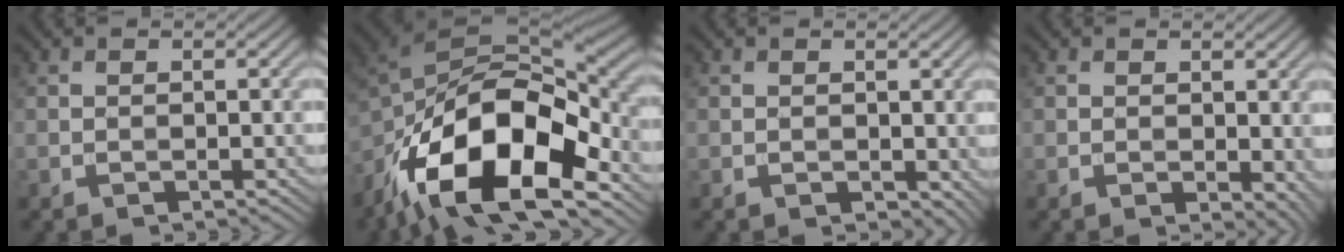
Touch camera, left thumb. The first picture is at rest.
{"total": 18.7, "force": [-9.9, 8.8, 13.3], "torque": [-0.253, -0.036, -0.174]}
{"total": 1.6, "force": [0.4, 1.1, 1.1], "torque": [-0.018, -0.007, 0.011]}
{"total": 3.2, "force": [0.0, 1.9, 2.6], "torque": [-0.028, -0.008, 0.003]}